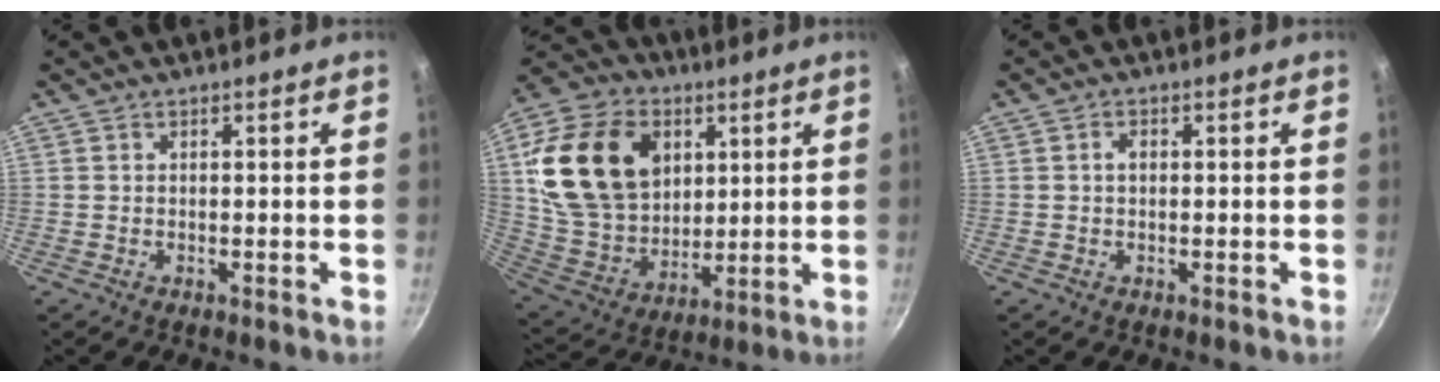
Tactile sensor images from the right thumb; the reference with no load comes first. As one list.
[{"total": 23.3, "force": [6.8, 17.0, 14.4], "torque": [-0.234, -0.014, 0.133]}, {"total": 1.6, "force": [0.1, 1.1, 1.1], "torque": [-0.016, 0.005, 0.000]}]